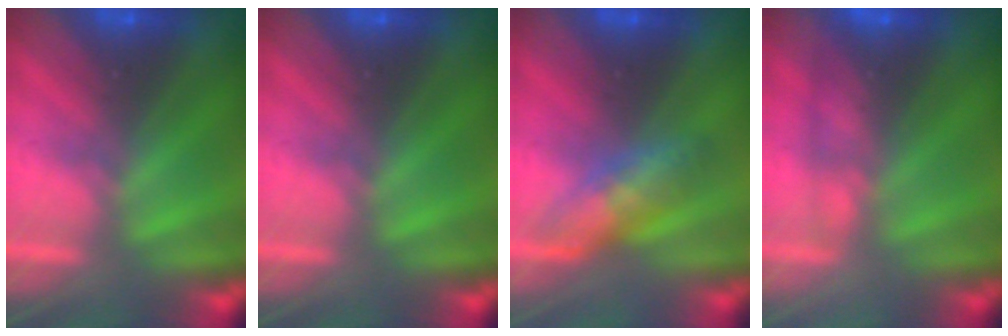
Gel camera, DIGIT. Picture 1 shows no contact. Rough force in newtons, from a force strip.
{"total": 0.0}
{"total": 4.9}
{"total": 4.7}